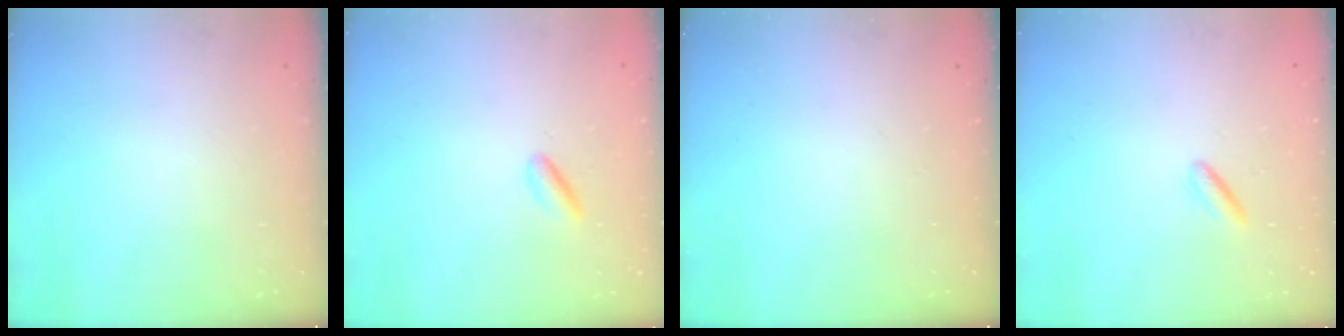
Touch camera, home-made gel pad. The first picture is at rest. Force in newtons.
{"total": 2.0, "press": 2.0, "slide": 0.3}
{"total": 0.0}
{"total": 1.3, "press": 1.2, "slide": 0.5}